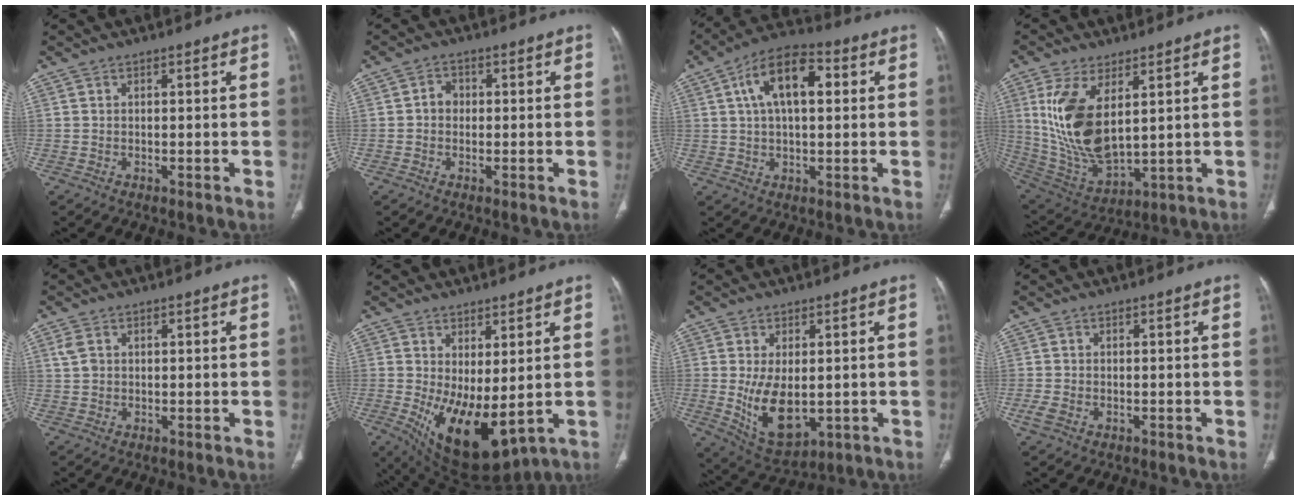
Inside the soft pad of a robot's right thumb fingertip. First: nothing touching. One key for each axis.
{"total": 2.6, "fx": -0.1, "fy": 2.2, "fz": 1.3, "tx": -0.008, "ty": 0.010, "tz": -0.008}
{"total": 12.6, "fx": 3.4, "fy": 6.3, "fz": 10.3, "tx": -0.172, "ty": 0.022, "tz": 0.049}
{"total": 16.4, "fx": 4.4, "fy": 7.9, "fz": 13.6, "tx": -0.269, "ty": -0.023, "tz": 0.108}
{"total": 2.3, "fx": 0.7, "fy": 1.7, "fz": 1.4, "tx": -0.031, "ty": 0.005, "tz": 0.018}
{"total": 13.4, "fx": -1.1, "fy": 6.1, "fz": 11.9, "tx": -0.194, "ty": -0.025, "tz": 0.011}
{"total": 10.9, "fx": -0.9, "fy": 6.2, "fz": 9.0, "tx": -0.145, "ty": -0.016, "tz": 0.008}
{"total": 2.7, "fx": -0.9, "fy": 1.9, "fz": 1.7, "tx": -0.046, "ty": -0.002, "tz": -0.015}